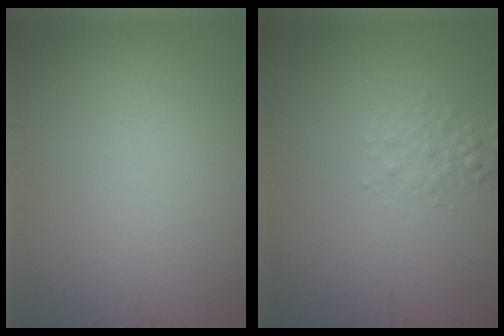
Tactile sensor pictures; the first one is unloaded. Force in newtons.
{"total": 1.4, "press": 1.4, "slide": 0.1}